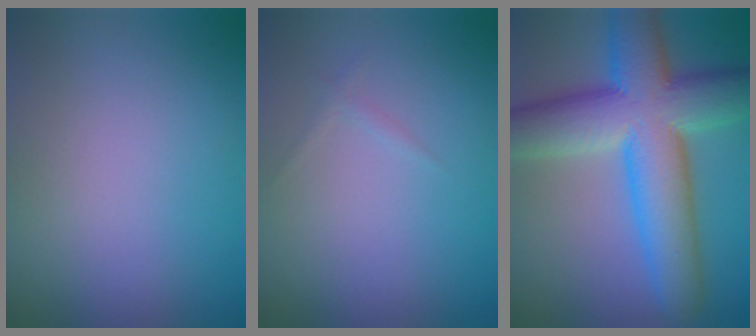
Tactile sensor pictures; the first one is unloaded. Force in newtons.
{"total": 0.6, "press": 0.6, "slide": 0.1}
{"total": 13.0, "press": 12.9, "slide": 0.6}